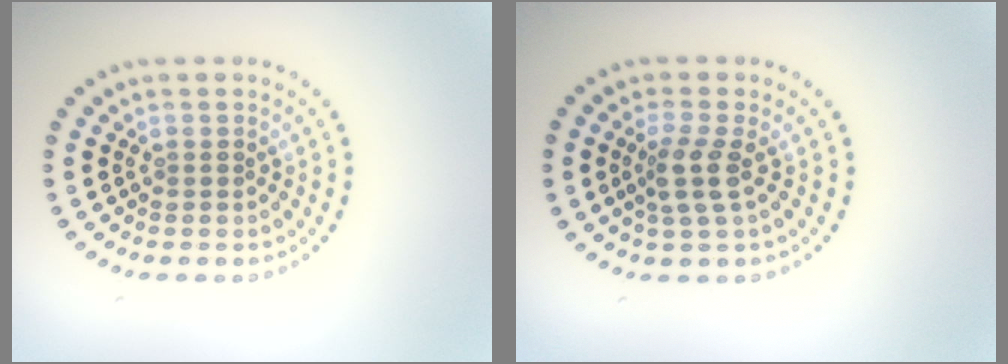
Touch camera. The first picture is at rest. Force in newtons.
{"total": 2.4, "press": 1.9, "slide": 1.5}